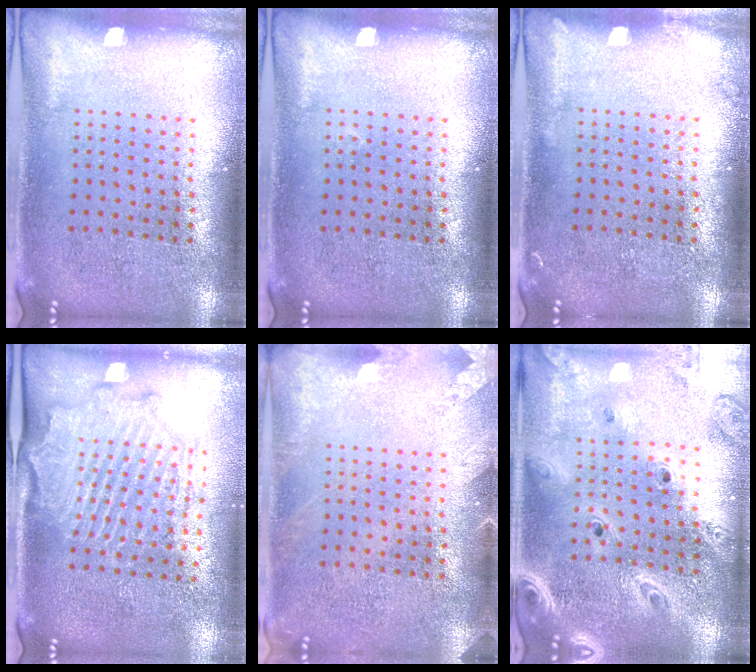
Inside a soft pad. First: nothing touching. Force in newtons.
{"total": 0.0}
{"total": 0.5, "press": 0.5, "slide": 0.1}
{"total": 2.1, "press": 2.1, "slide": 0.4}
{"total": 1.9, "press": 1.8, "slide": 0.2}
{"total": 2.8, "press": 2.3, "slide": 1.5}